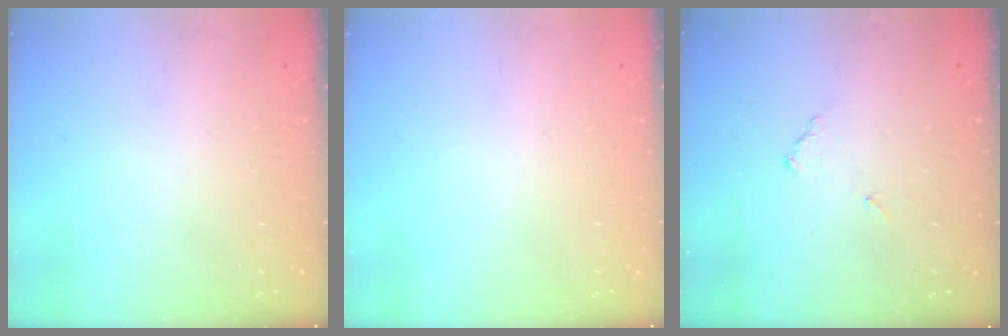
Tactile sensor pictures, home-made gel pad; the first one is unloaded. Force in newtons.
{"total": 0.0}
{"total": 6.9, "press": 6.9, "slide": 0.2}